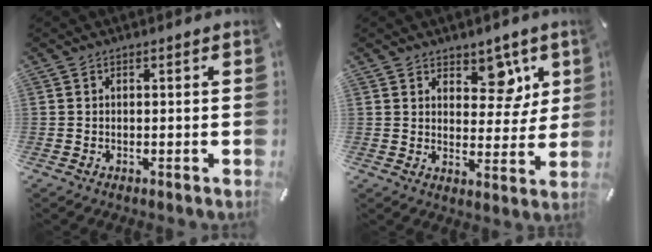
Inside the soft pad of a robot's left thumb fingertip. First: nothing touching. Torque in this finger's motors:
{"motor_torque": [0.39, -0.14, 0.08, -0.10, 0.04]}